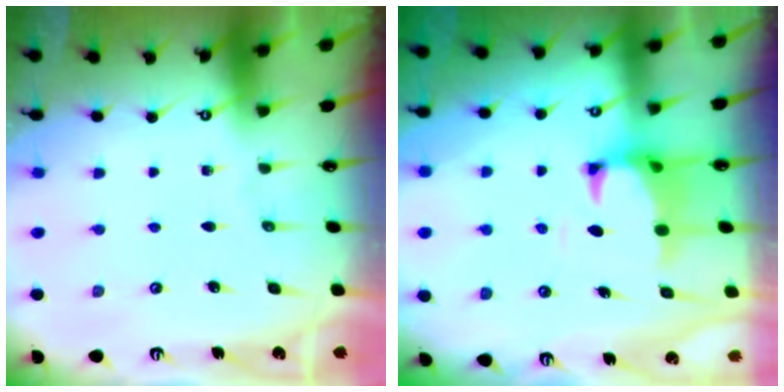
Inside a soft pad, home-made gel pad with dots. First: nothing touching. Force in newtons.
{"total": 1.0, "press": 0.1, "slide": 1.0}